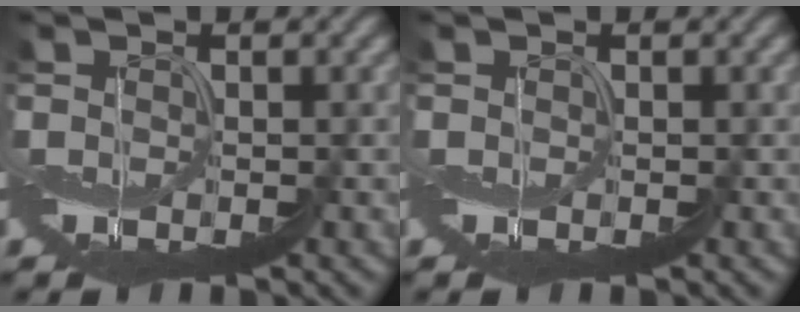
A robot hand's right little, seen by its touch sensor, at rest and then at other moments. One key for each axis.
{"total": 0.0}